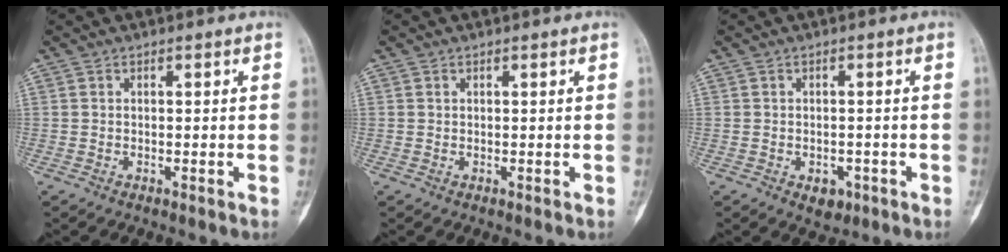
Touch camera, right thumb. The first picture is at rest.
{"total": 0.0}
{"total": 3.2, "force": [-1.4, 2.3, 1.8], "torque": [-0.008, 0.005, -0.013]}